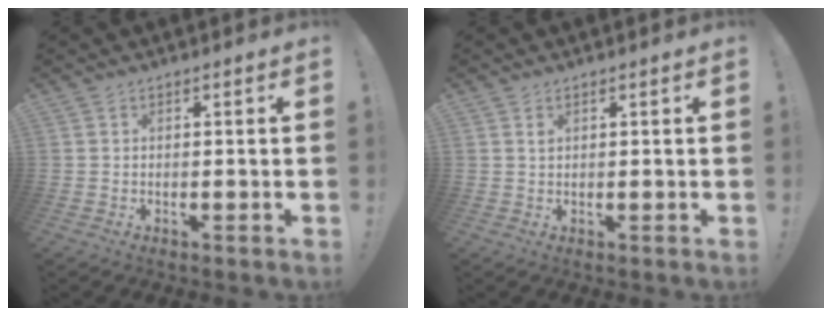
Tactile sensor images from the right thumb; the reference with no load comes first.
{"total": 0.6, "force": [0.3, 0.4, 0.4], "torque": [-0.009, 0.001, 0.005]}